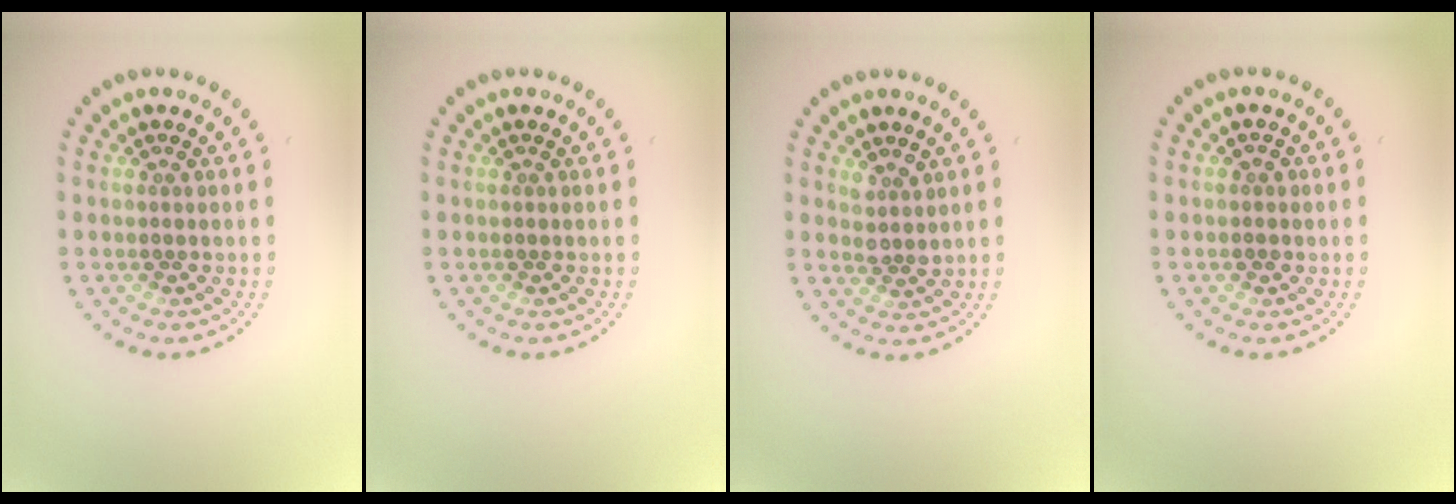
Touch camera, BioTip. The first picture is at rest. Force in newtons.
{"total": 0.0}
{"total": 1.6, "press": 1.4, "slide": 0.8}
{"total": 0.9, "press": 0.8, "slide": 0.1}